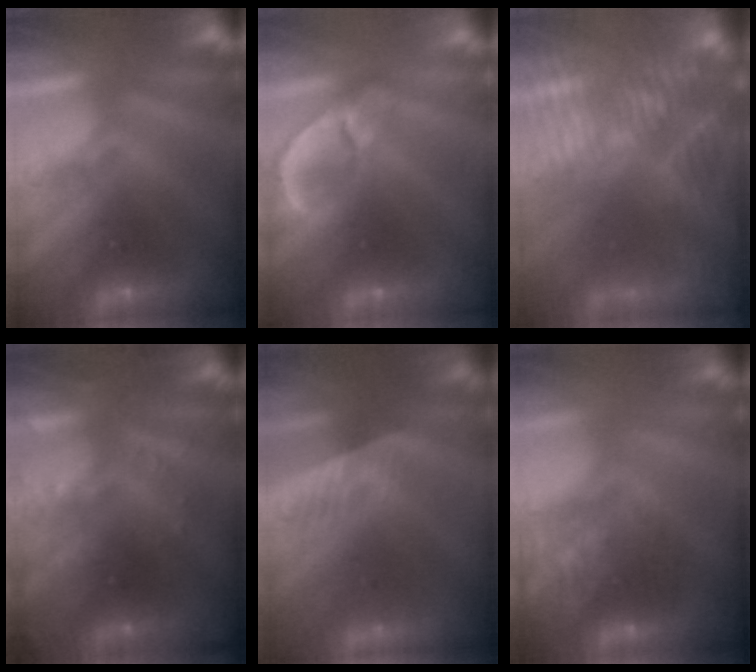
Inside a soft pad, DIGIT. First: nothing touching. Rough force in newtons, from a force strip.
{"total": 4.7}
{"total": 7.4}
{"total": 2.9}
{"total": 3.0}
{"total": 7.7}